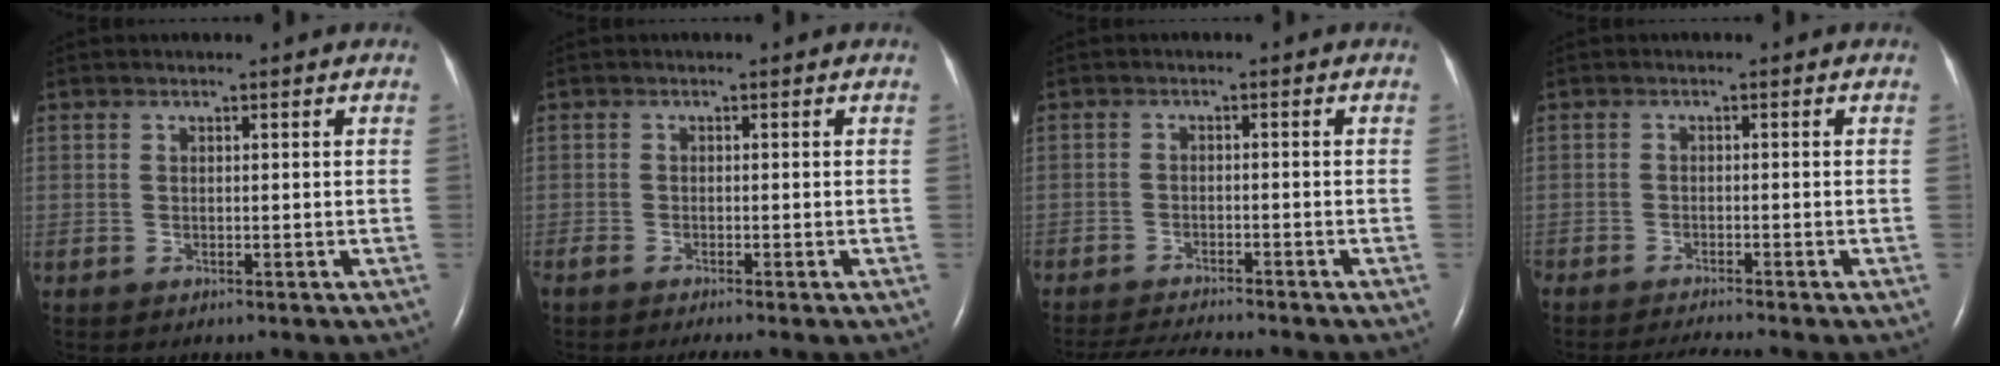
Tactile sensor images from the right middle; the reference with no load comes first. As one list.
[{"total": 2.9, "force": [-2.5, -0.1, 1.6], "torque": [-0.025, -0.007, -0.041]}, {"total": 7.5, "force": [-7.1, 0.1, 2.6], "torque": [-0.040, -0.017, -0.115]}, {"total": 3.6, "force": [-3.3, -0.9, 1.1], "torque": [-0.022, -0.015, -0.055]}]